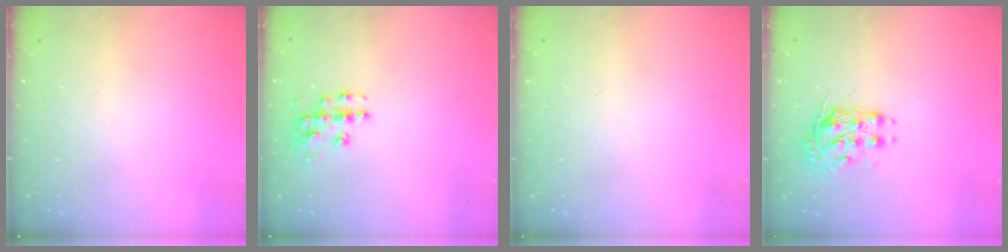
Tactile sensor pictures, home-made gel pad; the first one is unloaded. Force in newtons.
{"total": 8.9, "press": 8.8, "slide": 0.6}
{"total": 0.0}
{"total": 8.2, "press": 8.2, "slide": 0.3}